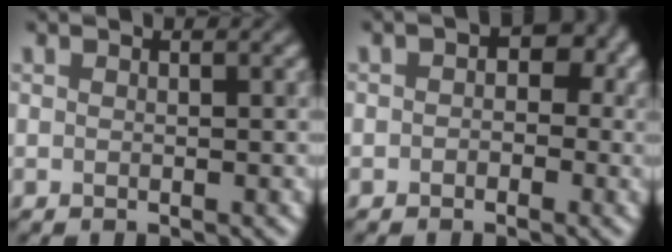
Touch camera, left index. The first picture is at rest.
{"total": 3.0, "force": [0.2, 2.3, 2.0], "torque": [-0.006, 0.005, -0.011]}